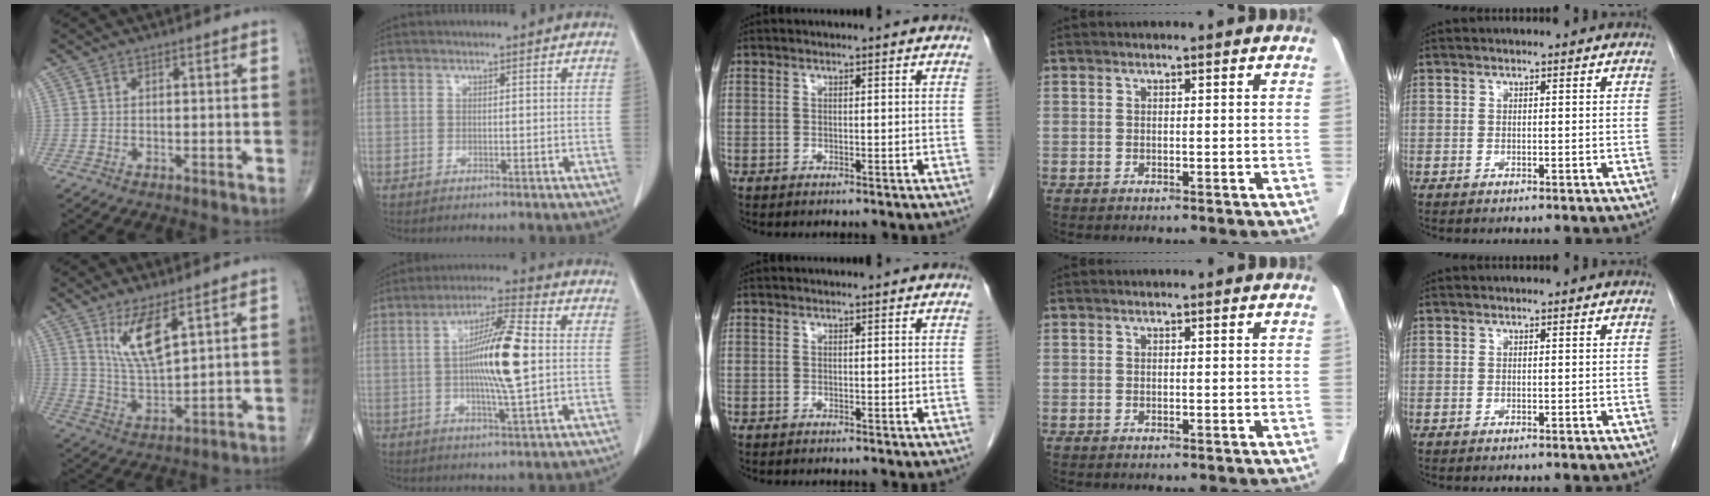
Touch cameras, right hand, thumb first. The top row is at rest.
{"thumb": {"total": 9.7, "force": [4.9, 2.9, 7.8], "torque": [-0.146, -0.037, 0.108]}, "index": {"total": 12.0, "force": [0.2, 0.8, 12.0], "torque": [-0.217, 0.002, 0.000]}}